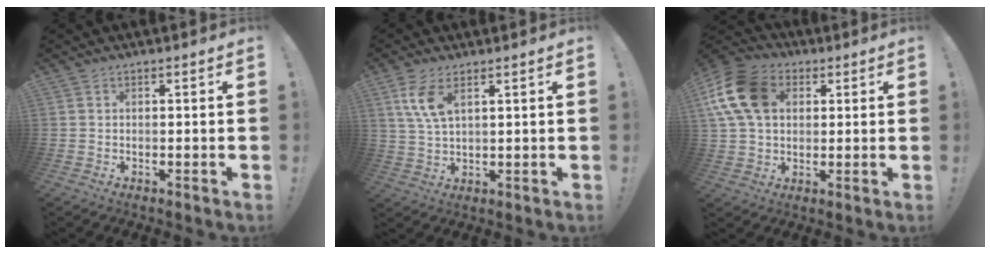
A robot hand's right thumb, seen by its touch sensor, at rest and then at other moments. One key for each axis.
{"total": 7.4, "fx": 3.6, "fy": 2.8, "fz": 5.8, "tx": -0.107, "ty": -0.017, "tz": 0.062}
{"total": 16.2, "fx": 4.6, "fy": 11.9, "fz": 10.0, "tx": -0.187, "ty": 0.000, "tz": 0.095}